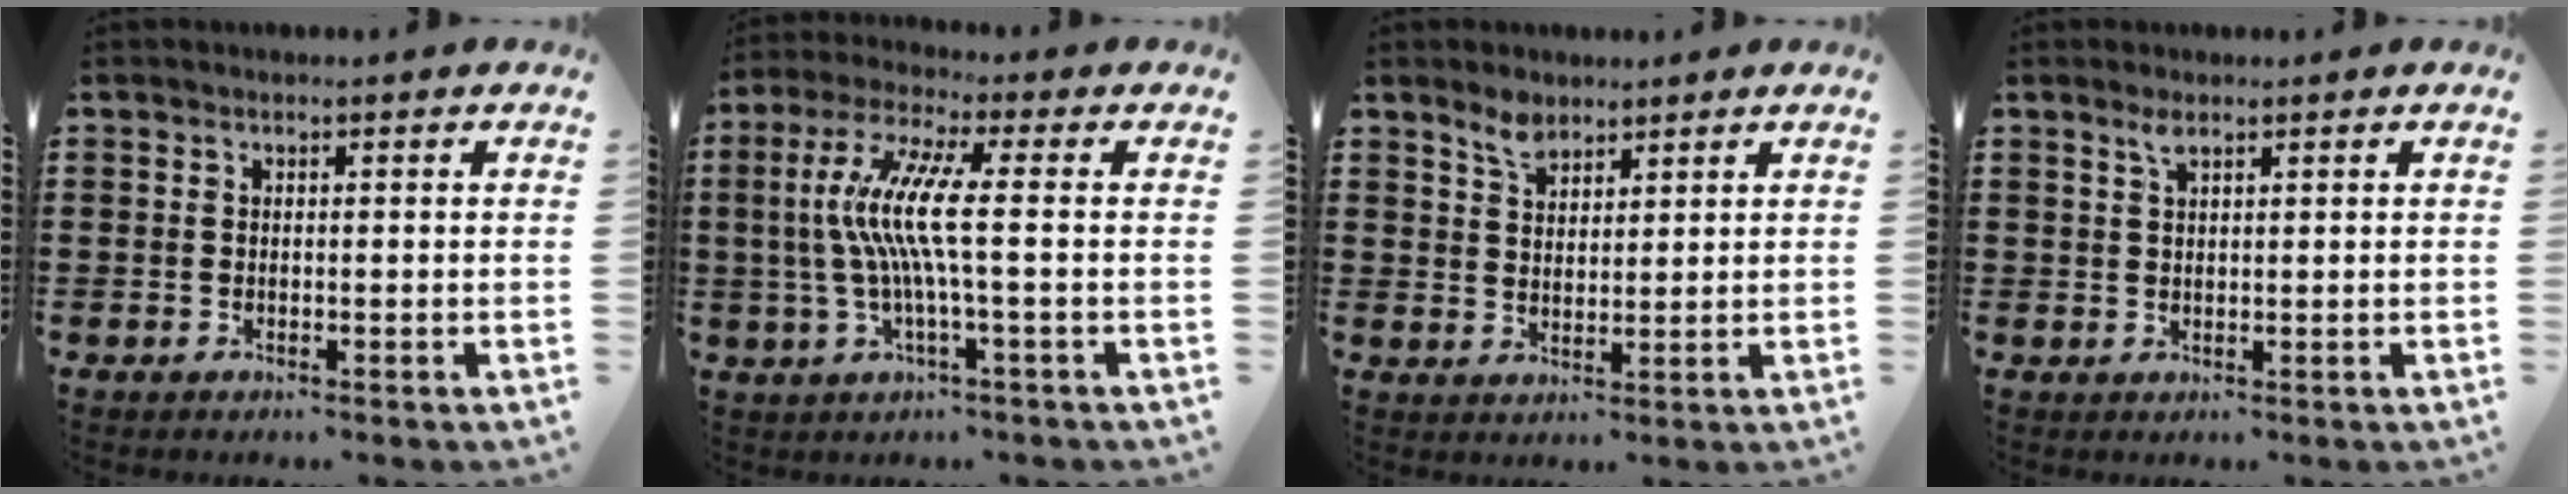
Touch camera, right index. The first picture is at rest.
{"total": 9.3, "force": [-0.4, 0.3, 9.3], "torque": [-0.205, -0.016, -0.021]}
{"total": 3.5, "force": [2.9, 1.7, 1.2], "torque": [-0.025, 0.001, 0.053]}
{"total": 1.6, "force": [1.1, 0.4, 1.1], "torque": [-0.024, 0.001, 0.019]}